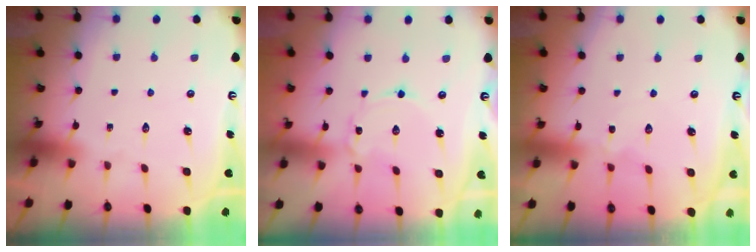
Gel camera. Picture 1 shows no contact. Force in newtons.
{"total": 2.1, "press": 2.1, "slide": 0.1}
{"total": 2.4, "press": 2.4, "slide": 0.4}